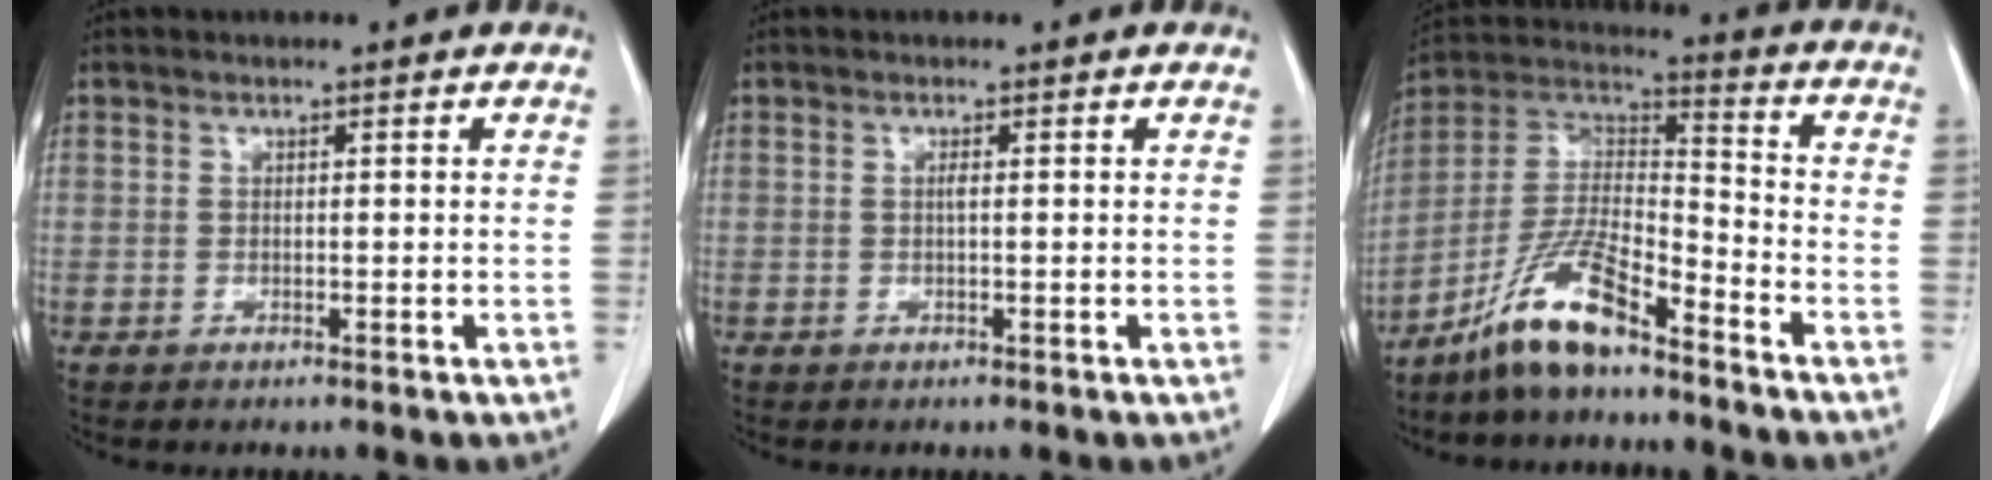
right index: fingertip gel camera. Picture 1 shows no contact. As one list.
[{"total": 0.6, "force": [0.0, 0.0, 0.6], "torque": [-0.012, 0.000, -0.002]}, {"total": 12.1, "force": [-8.9, 2.1, 8.0], "torque": [-0.168, 0.009, -0.171]}]